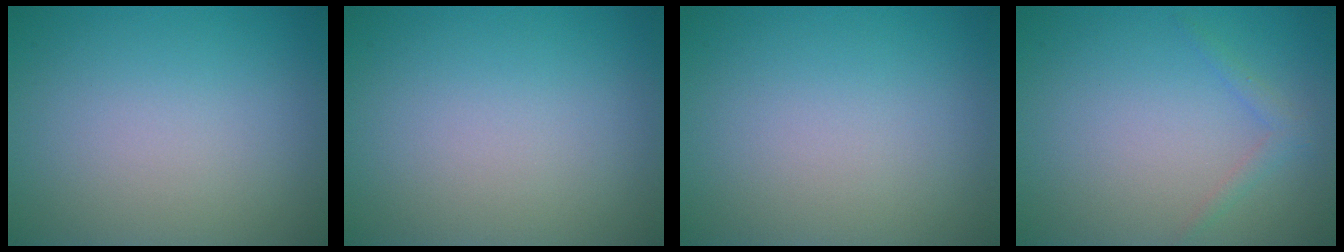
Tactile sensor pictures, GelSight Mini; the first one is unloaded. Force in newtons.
{"total": 0.0}
{"total": 0.0}
{"total": 1.2, "press": 1.2, "slide": 0.1}